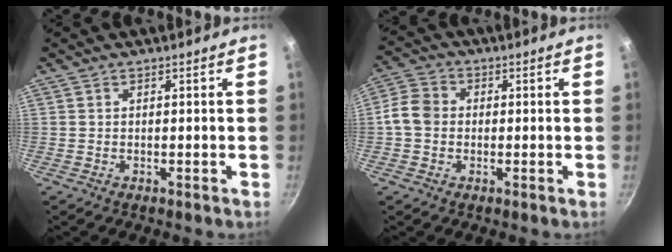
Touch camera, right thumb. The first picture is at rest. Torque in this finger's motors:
{"motor_torque": [-0.01, 0.71, 0.49, -0.44, 0.26]}